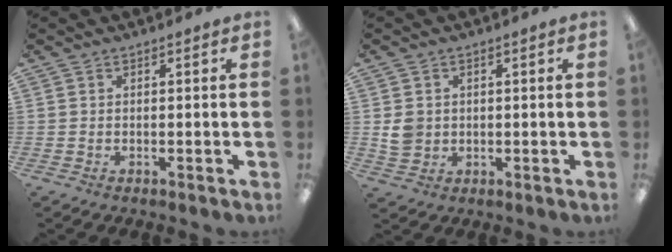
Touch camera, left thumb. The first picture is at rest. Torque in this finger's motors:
{"motor_torque": [0.55, 0.52, 0.65, -0.53, 0.00]}